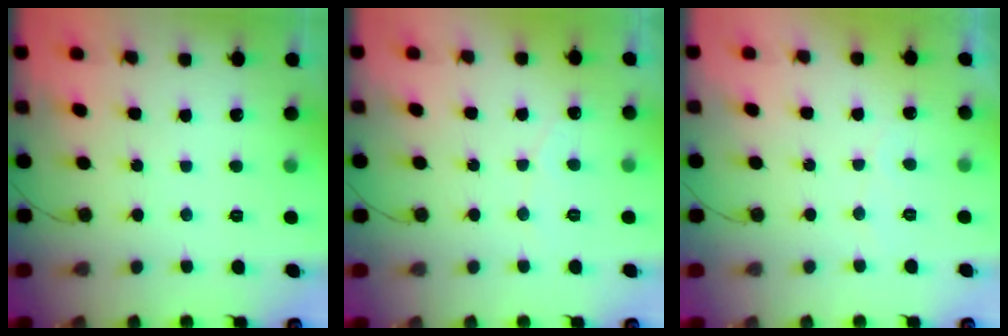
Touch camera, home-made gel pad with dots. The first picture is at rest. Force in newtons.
{"total": 2.5, "press": 2.5, "slide": 0.1}
{"total": 3.3, "press": 3.3, "slide": 0.2}